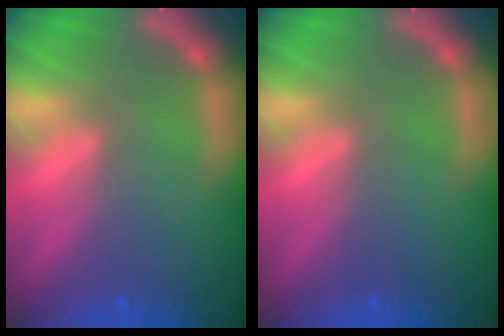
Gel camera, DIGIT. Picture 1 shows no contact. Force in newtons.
{"total": 0.0}